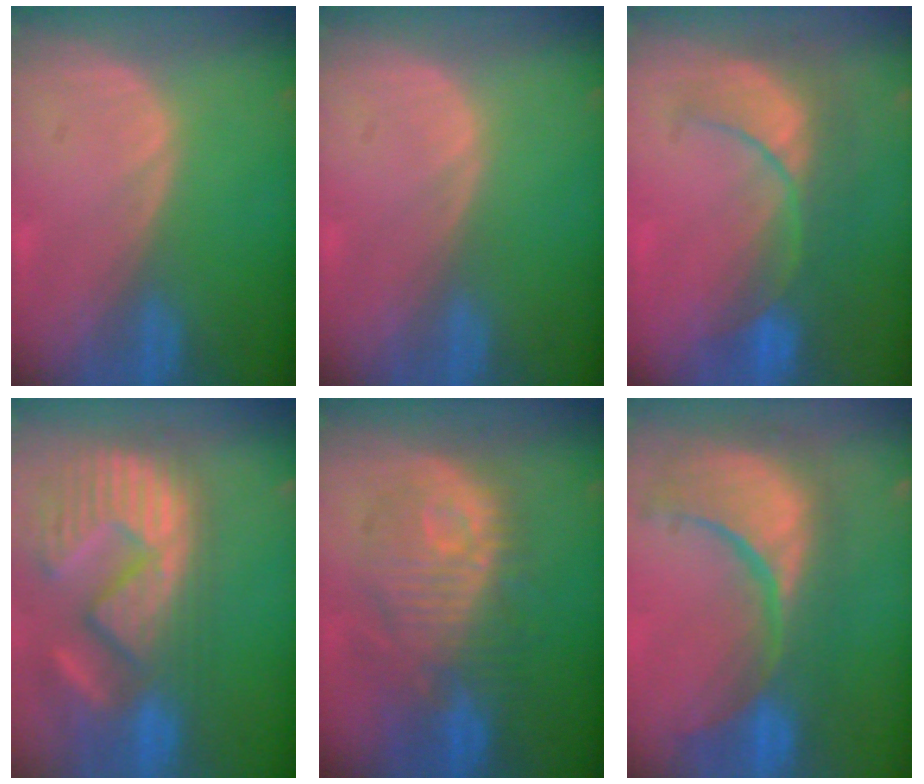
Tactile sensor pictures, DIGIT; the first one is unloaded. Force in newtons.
{"total": 0.0}
{"total": 8.5, "press": 8.2, "slide": 2.0}
{"total": 14.7, "press": 12.4, "slide": 8.0}
{"total": 11.0, "press": 10.6, "slide": 3.1}
{"total": 13.6, "press": 11.8, "slide": 6.8}